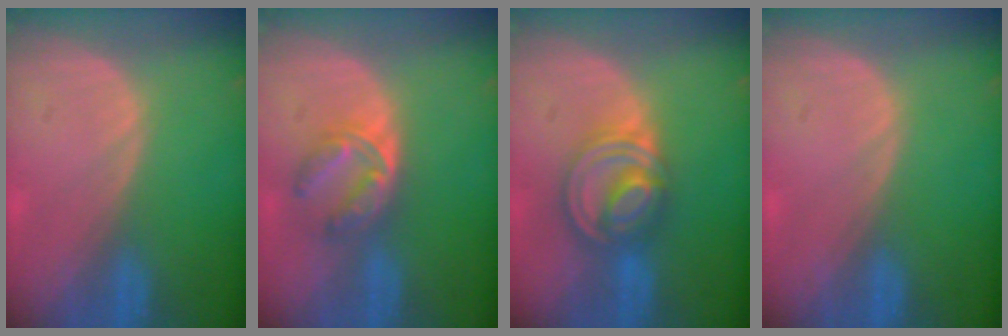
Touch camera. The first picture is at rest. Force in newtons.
{"total": 5.4, "press": 5.2, "slide": 1.4}
{"total": 8.1, "press": 6.9, "slide": 4.2}
{"total": 0.0}